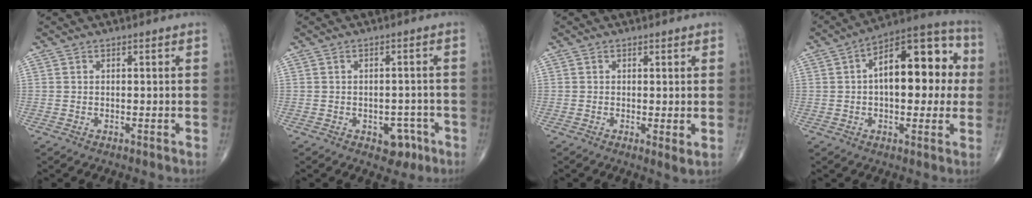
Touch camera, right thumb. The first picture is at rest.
{"total": 4.7, "force": [-2.3, 3.2, 2.7], "torque": [-0.008, 0.015, -0.025]}
{"total": 2.2, "force": [0.0, 0.4, 2.2], "torque": [-0.038, -0.010, -0.005]}
{"total": 19.1, "force": [2.5, 9.5, 16.4], "torque": [-0.206, 0.035, 0.026]}